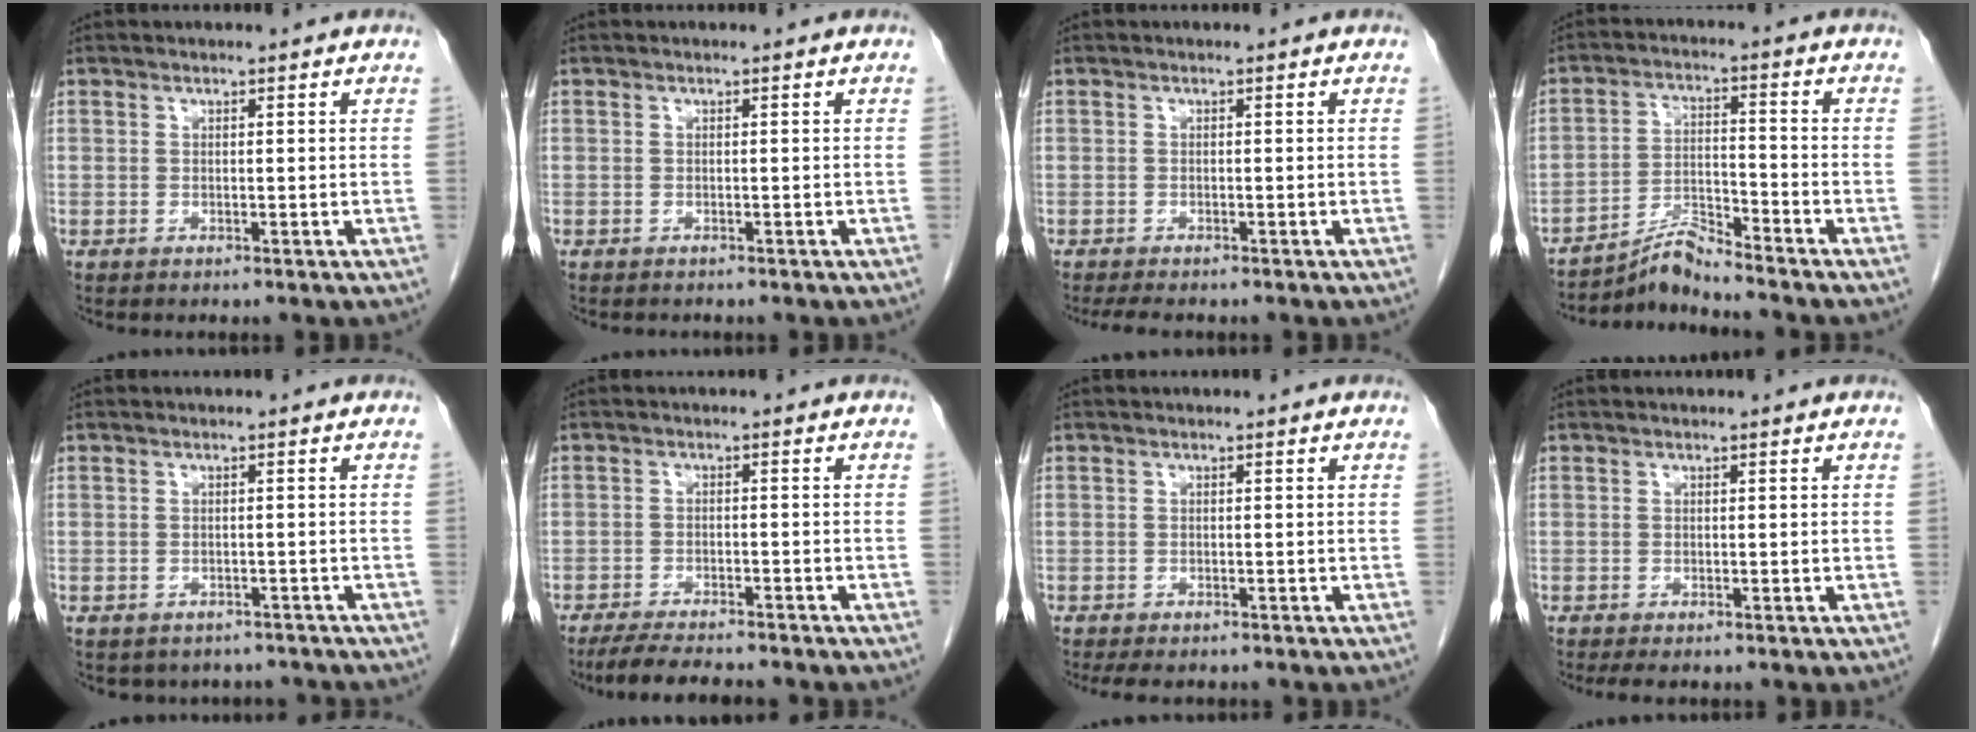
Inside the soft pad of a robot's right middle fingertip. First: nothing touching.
{"total": 0.6, "force": [-0.5, 0.2, 0.1], "torque": [-0.009, -0.001, -0.008]}
{"total": 3.4, "force": [-2.8, 0.8, 1.7], "torque": [-0.026, -0.008, -0.039]}
{"total": 5.3, "force": [-5.2, -0.9, 0.8], "torque": [-0.018, -0.004, -0.094]}
{"total": 5.6, "force": [-4.8, 2.7, 0.4], "torque": [-0.001, 0.009, -0.051]}
{"total": 8.4, "force": [-7.4, 1.0, 3.8], "torque": [-0.058, -0.018, -0.115]}
{"total": 4.4, "force": [-3.6, 1.5, 2.0], "torque": [-0.024, -0.007, -0.051]}
{"total": 1.9, "force": [-1.4, 0.5, 1.1], "torque": [-0.015, -0.005, -0.018]}